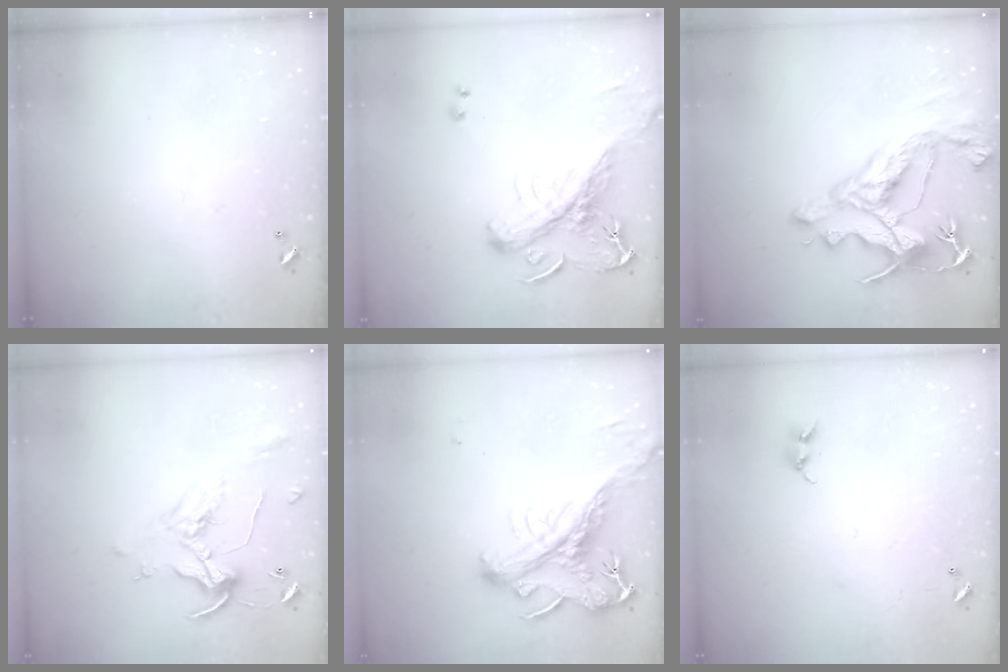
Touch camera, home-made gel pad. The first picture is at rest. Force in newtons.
{"total": 3.4, "press": 3.2, "slide": 1.1}
{"total": 10.7, "press": 10.5, "slide": 2.2}
{"total": 0.8, "press": 0.5, "slide": 0.6}
{"total": 2.6, "press": 2.2, "slide": 1.4}
{"total": 5.9, "press": 5.9, "slide": 0.4}